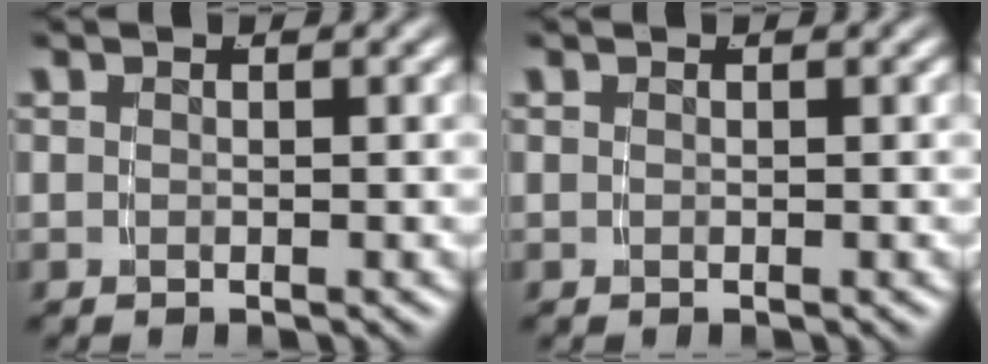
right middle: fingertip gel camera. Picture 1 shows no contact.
{"total": 0.0}